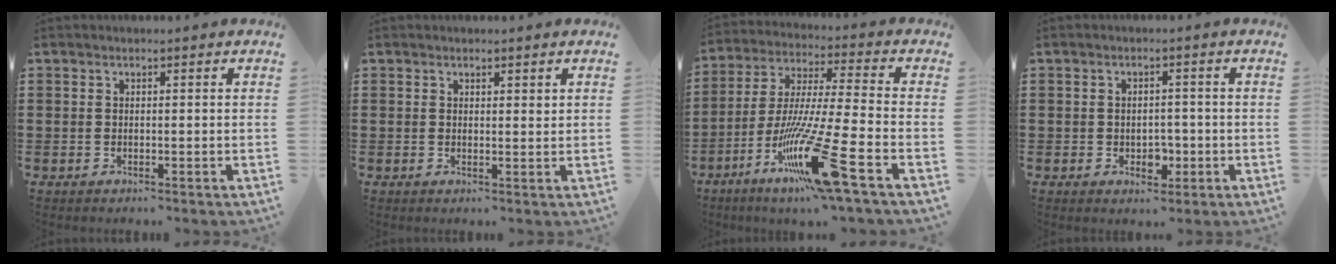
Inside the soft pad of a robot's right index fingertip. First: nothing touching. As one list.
[{"total": 1.0, "force": [0.8, 0.4, 0.3], "torque": [0.000, -0.002, 0.015]}, {"total": 17.6, "force": [-9.3, 0.7, 14.9], "torque": [-0.315, -0.009, -0.172]}, {"total": 2.7, "force": [-0.7, 2.0, 1.7], "torque": [-0.027, 0.000, -0.017]}]